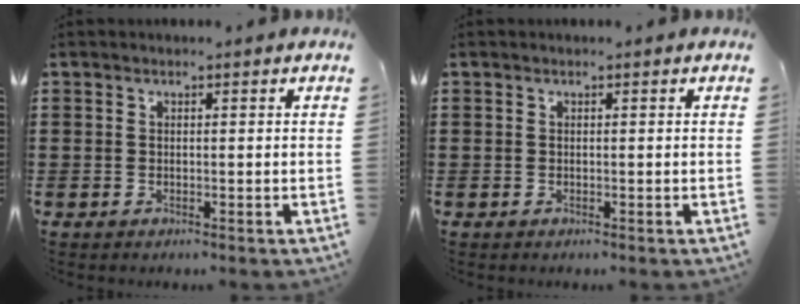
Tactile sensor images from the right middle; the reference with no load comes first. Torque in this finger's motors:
{"motor_torque": [-2.14, 0.00, 0.00, -0.01]}